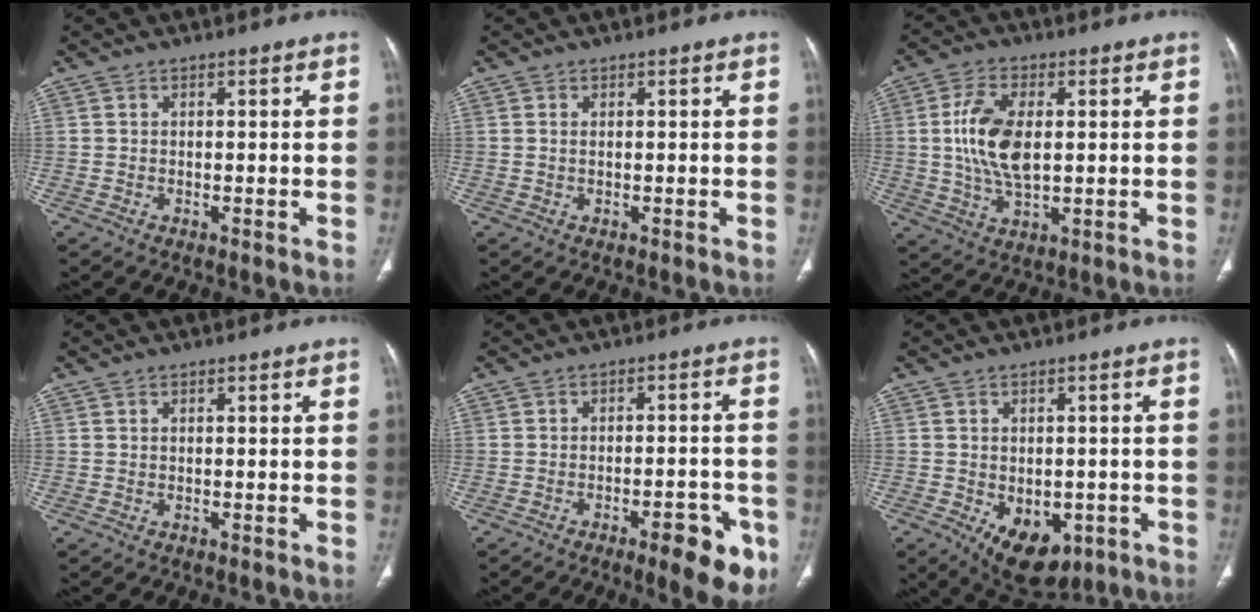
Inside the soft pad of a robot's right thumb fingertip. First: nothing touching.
{"total": 0.6, "force": [0.2, 0.3, 0.5], "torque": [-0.017, 0.002, 0.006]}
{"total": 11.5, "force": [1.3, 6.0, 9.8], "torque": [-0.196, -0.004, 0.027]}
{"total": 0.0}
{"total": 9.9, "force": [-5.0, 3.3, 7.9], "torque": [-0.081, 0.020, -0.061]}
{"total": 10.8, "force": [-4.2, 6.9, 7.3], "torque": [-0.082, 0.004, -0.042]}